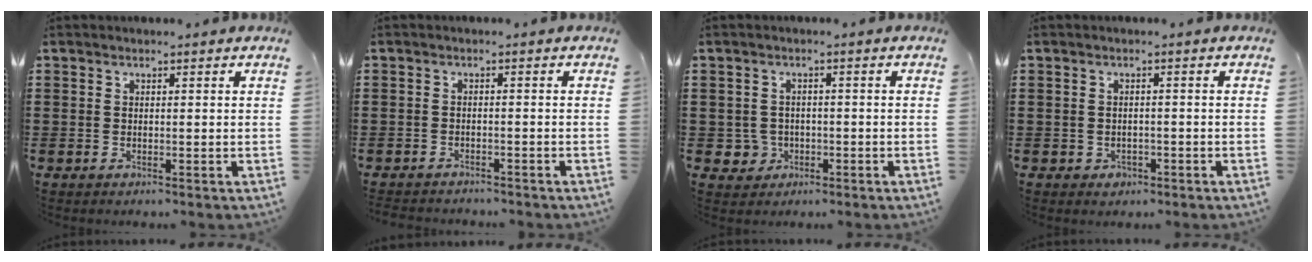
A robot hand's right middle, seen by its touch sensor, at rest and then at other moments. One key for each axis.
{"total": 1.5, "fx": -1.5, "fy": 0.2, "fz": -0.1, "tx": -0.004, "ty": 0.001, "tz": -0.034}
{"total": 2.6, "fx": -0.7, "fy": 2.4, "fz": 0.5, "tx": -0.020, "ty": 0.004, "tz": -0.018}
{"total": 1.0, "fx": -0.4, "fy": 0.8, "fz": 0.3, "tx": -0.009, "ty": 0.002, "tz": -0.011}